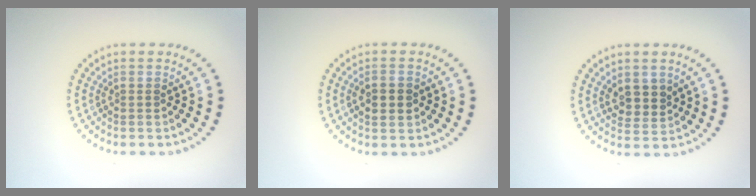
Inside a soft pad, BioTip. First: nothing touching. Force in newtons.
{"total": 2.1, "press": 2.1, "slide": 0.1}
{"total": 2.3, "press": 2.2, "slide": 0.8}